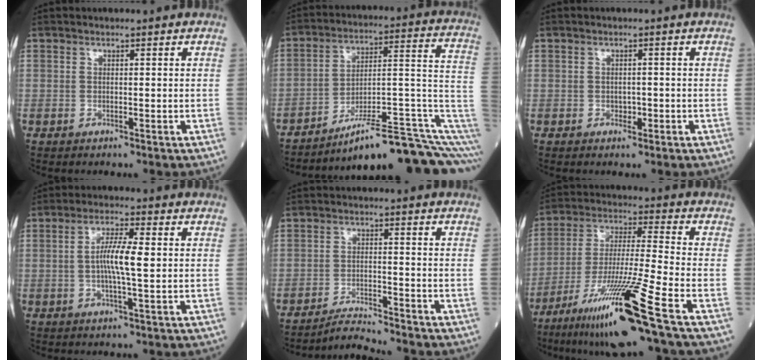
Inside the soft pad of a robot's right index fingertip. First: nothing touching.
{"total": 17.8, "force": [-11.5, 1.4, 13.6], "torque": [-0.121, 0.062, -0.167]}
{"total": 1.2, "force": [-0.6, 0.8, 0.7], "torque": [-0.008, 0.003, -0.006]}
{"total": 6.4, "force": [0.3, 0.5, 6.4], "torque": [-0.121, 0.004, 0.001]}
{"total": 4.3, "force": [-4.0, -1.5, 0.1], "torque": [-0.008, -0.016, -0.071]}
{"total": 16.9, "force": [-10.1, -1.9, 13.4], "torque": [-0.272, -0.045, -0.183]}